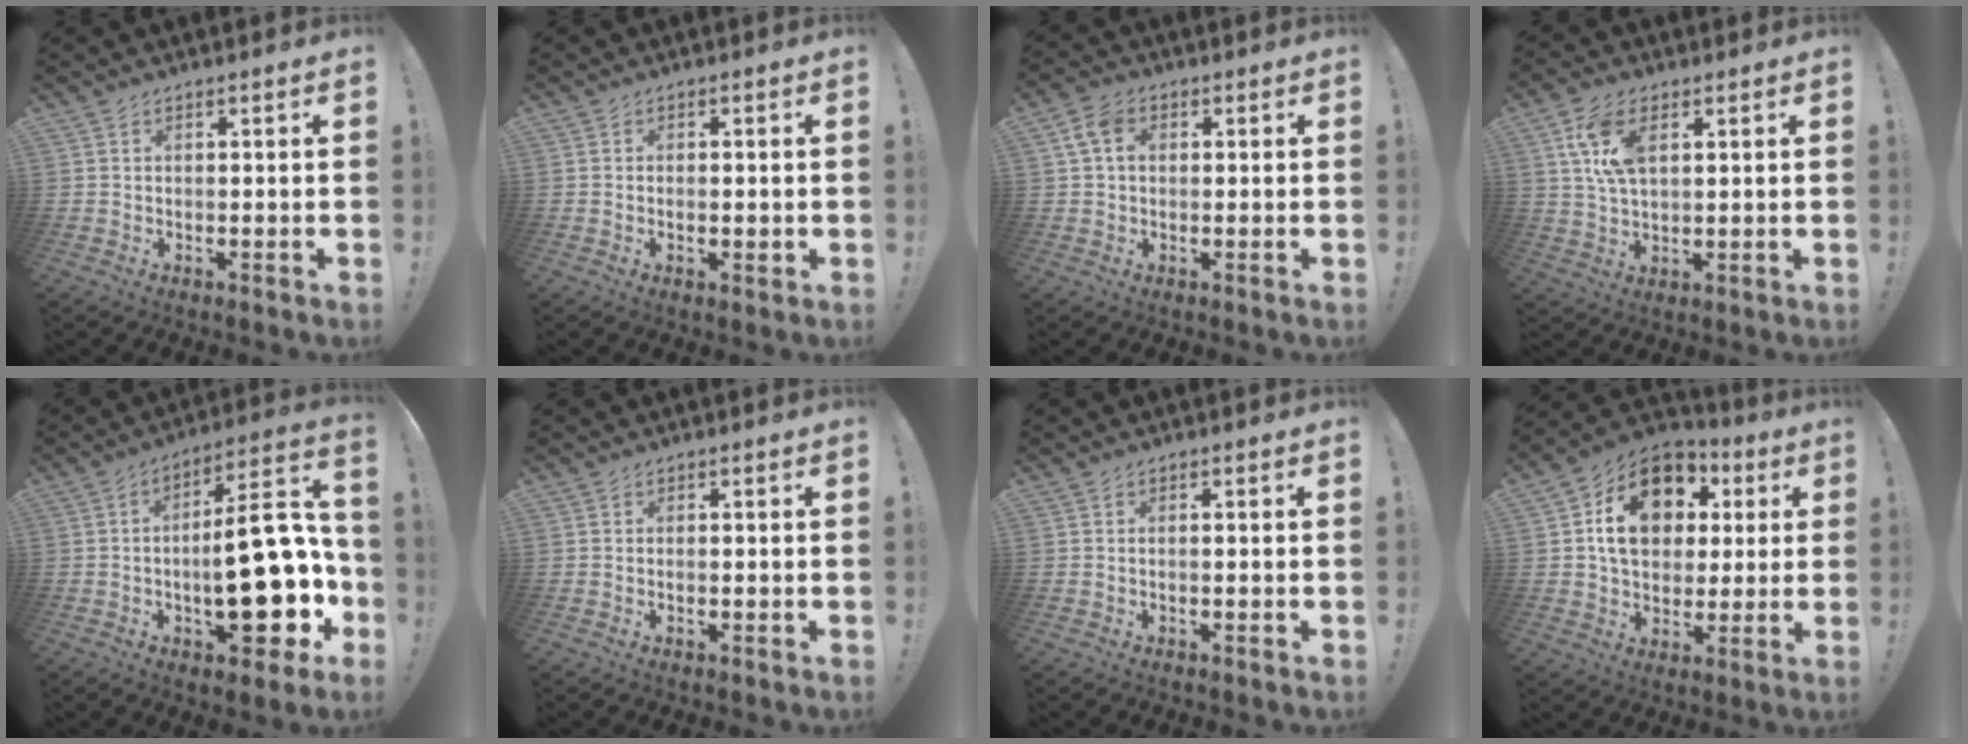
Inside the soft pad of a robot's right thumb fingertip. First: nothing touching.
{"total": 1.5, "force": [-0.1, 0.6, 1.4], "torque": [-0.009, -0.004, -0.003]}
{"total": 6.6, "force": [1.3, 4.6, 4.6], "torque": [-0.094, 0.015, 0.028]}
{"total": 10.5, "force": [3.7, 5.7, 7.9], "torque": [-0.160, 0.004, 0.070]}
{"total": 24.8, "force": [-4.6, 10.4, 22.0], "torque": [-0.295, 0.032, -0.059]}
{"total": 0.6, "force": [-0.2, 0.1, 0.5], "torque": [-0.002, -0.002, -0.005]}
{"total": 0.9, "force": [-0.5, -0.1, 0.7], "torque": [-0.016, 0.002, -0.008]}
{"total": 17.3, "force": [4.6, 12.9, 10.5], "torque": [-0.148, -0.002, 0.087]}